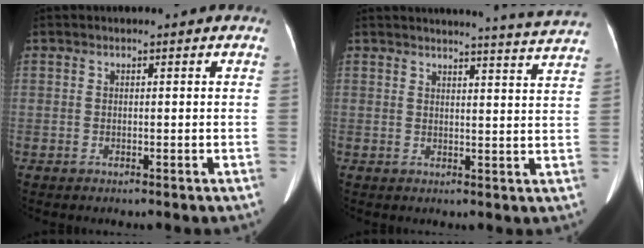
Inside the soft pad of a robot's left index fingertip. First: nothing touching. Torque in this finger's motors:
{"motor_torque": [0.15, -0.92, -0.05, 0.04]}